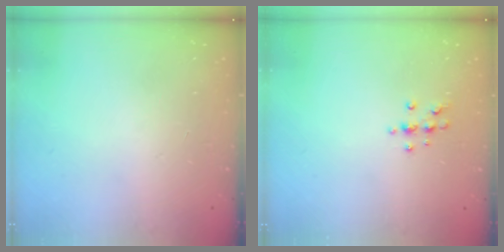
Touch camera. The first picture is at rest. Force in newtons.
{"total": 7.5, "press": 7.4, "slide": 1.3}